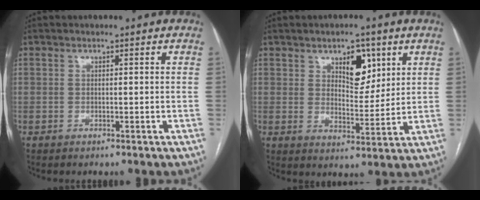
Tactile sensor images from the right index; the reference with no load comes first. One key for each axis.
{"total": 7.1, "fx": 3.6, "fy": 3.5, "fz": 5.1, "tx": -0.076, "ty": 0.001, "tz": 0.060}